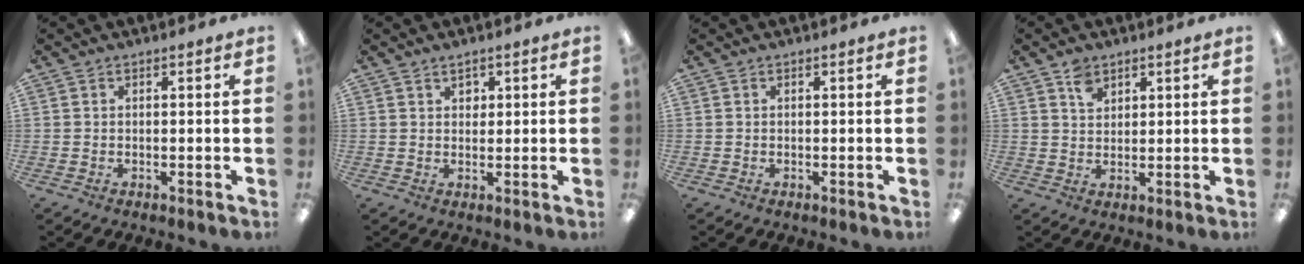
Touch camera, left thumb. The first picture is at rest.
{"total": 2.3, "force": [1.5, 1.5, 1.0], "torque": [-0.004, -0.005, 0.024]}
{"total": 0.0}
{"total": 3.9, "force": [2.7, 2.4, 1.5], "torque": [-0.019, -0.009, 0.049]}